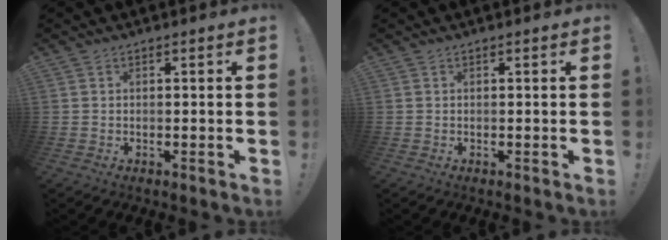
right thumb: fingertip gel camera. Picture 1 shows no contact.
{"total": 0.0}